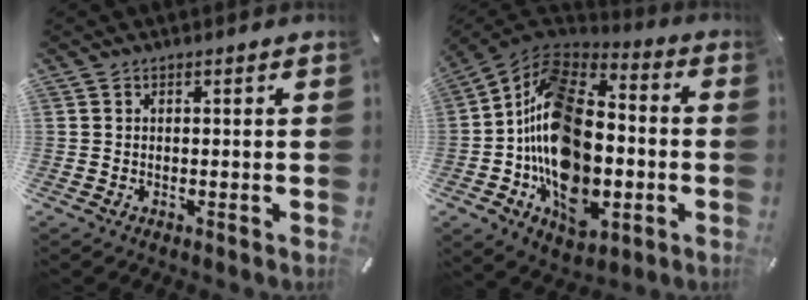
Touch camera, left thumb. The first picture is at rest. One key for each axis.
{"total": 23.6, "fx": -5.1, "fy": 15.8, "fz": 16.9, "tx": -0.319, "ty": 0.022, "tz": -0.082}